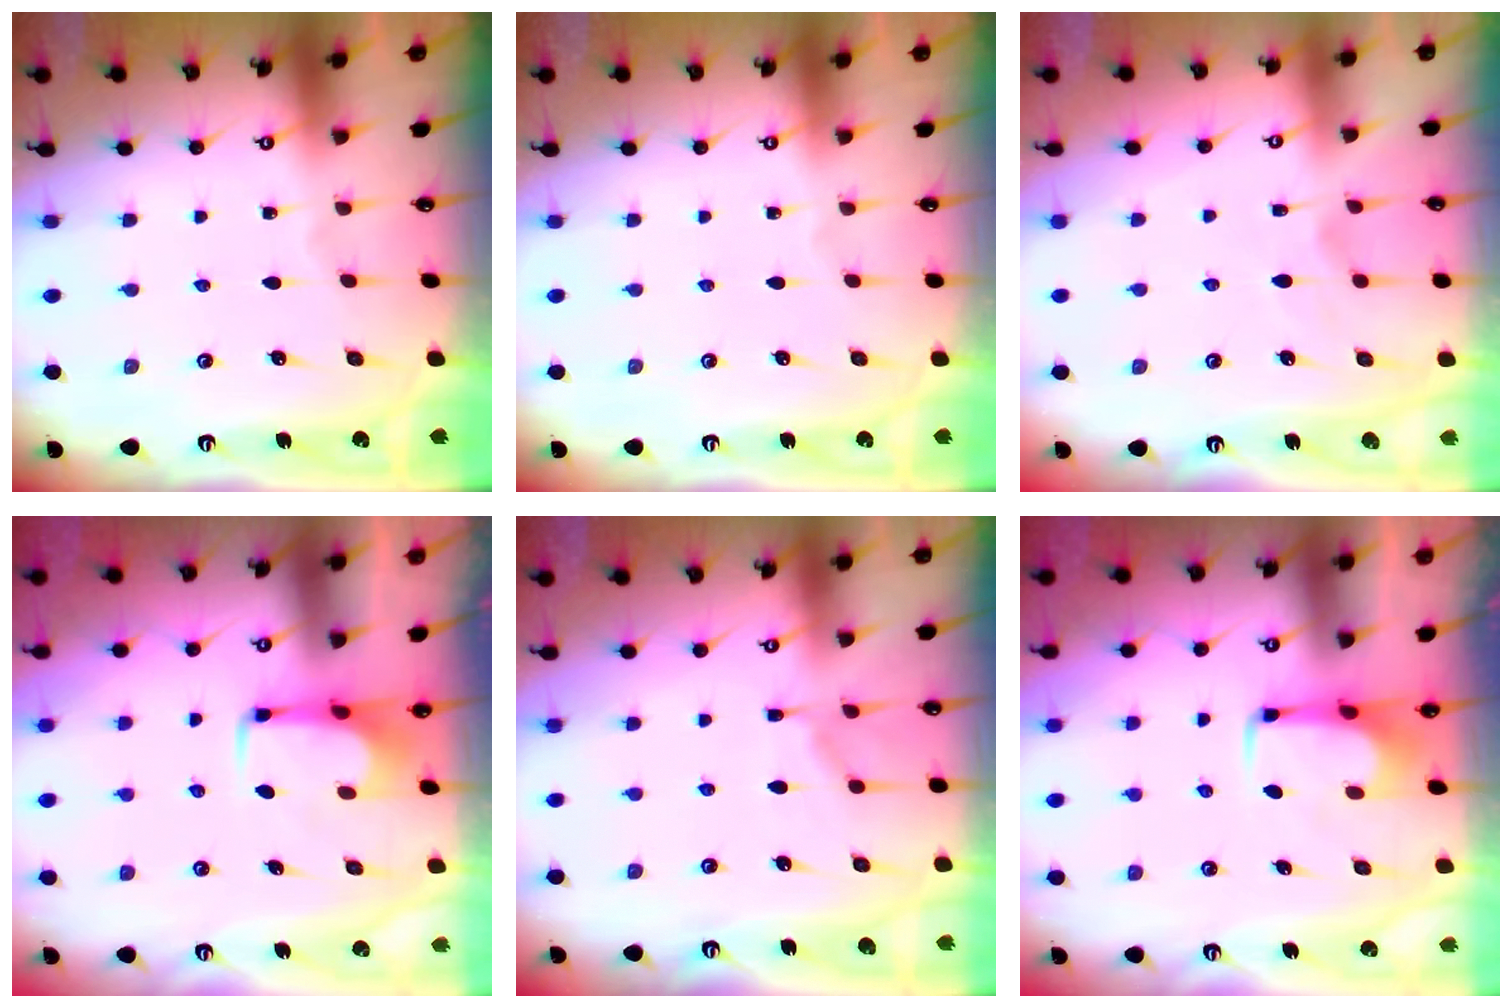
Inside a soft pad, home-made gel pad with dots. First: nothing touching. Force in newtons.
{"total": 0.0}
{"total": 1.6, "press": 1.1, "slide": 1.2}
{"total": 1.7, "press": 1.6, "slide": 0.5}
{"total": 6.7, "press": 6.6, "slide": 0.6}
{"total": 1.7, "press": 1.6, "slide": 0.5}